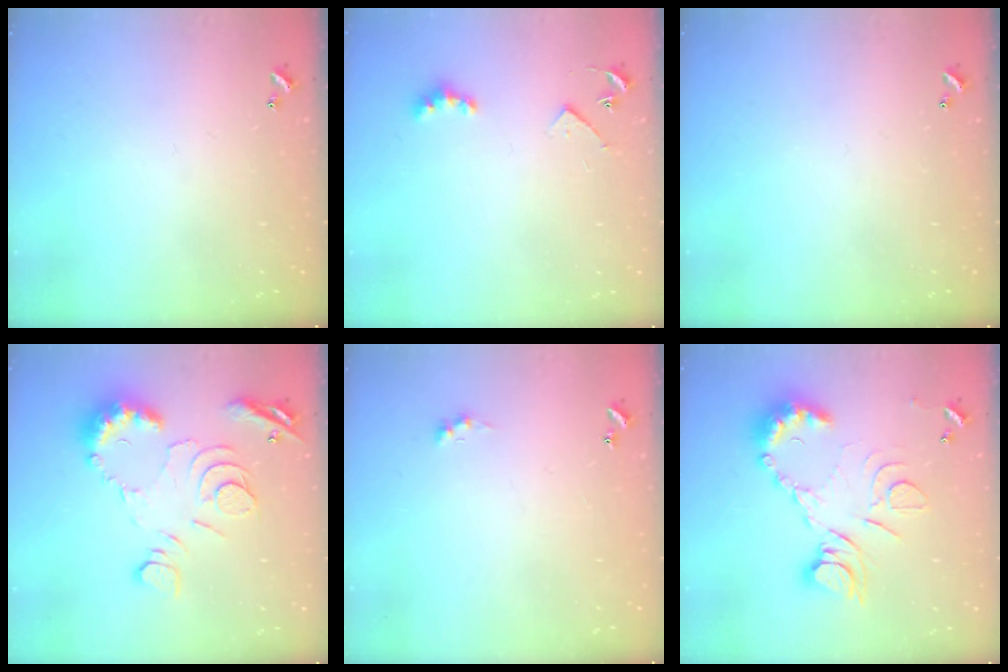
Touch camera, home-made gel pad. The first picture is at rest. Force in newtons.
{"total": 4.5, "press": 4.4, "slide": 0.7}
{"total": 0.0}
{"total": 11.6, "press": 11.5, "slide": 1.2}
{"total": 0.8, "press": 0.7, "slide": 0.4}
{"total": 13.9, "press": 13.7, "slide": 2.0}